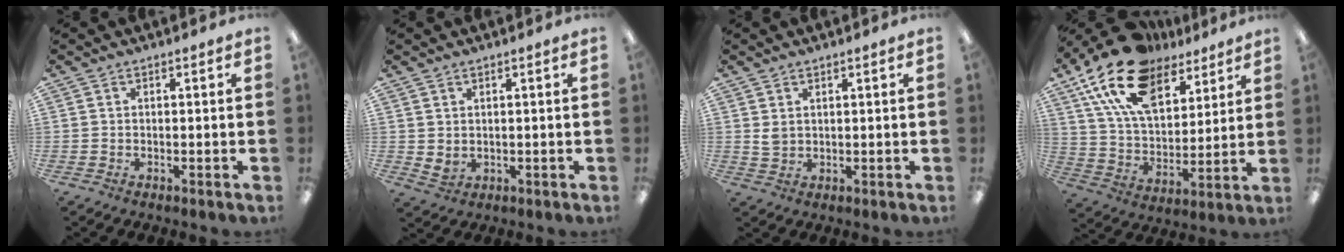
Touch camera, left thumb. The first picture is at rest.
{"total": 2.1, "force": [1.5, 1.4, 0.7], "torque": [-0.007, -0.005, 0.026]}
{"total": 2.5, "force": [1.3, 1.7, 1.3], "torque": [-0.027, 0.001, 0.025]}
{"total": 20.5, "force": [13.2, 11.0, 11.2], "torque": [-0.213, -0.058, 0.240]}